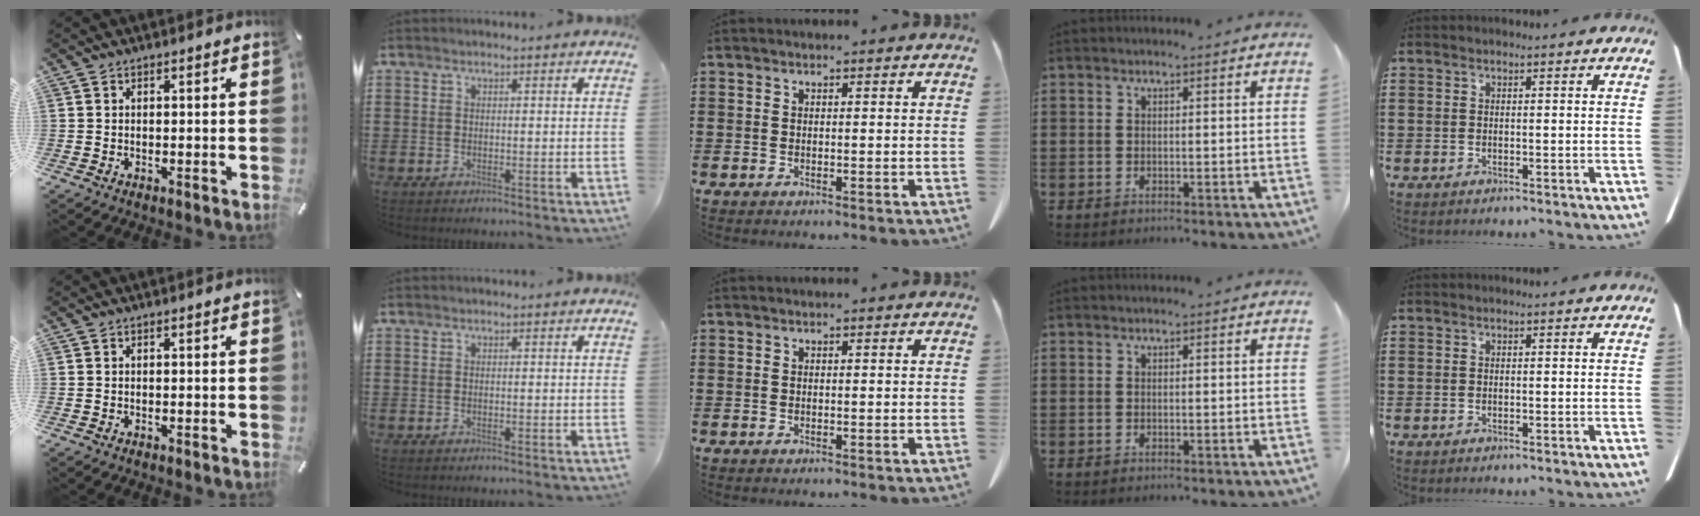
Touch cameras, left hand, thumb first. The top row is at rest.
{}